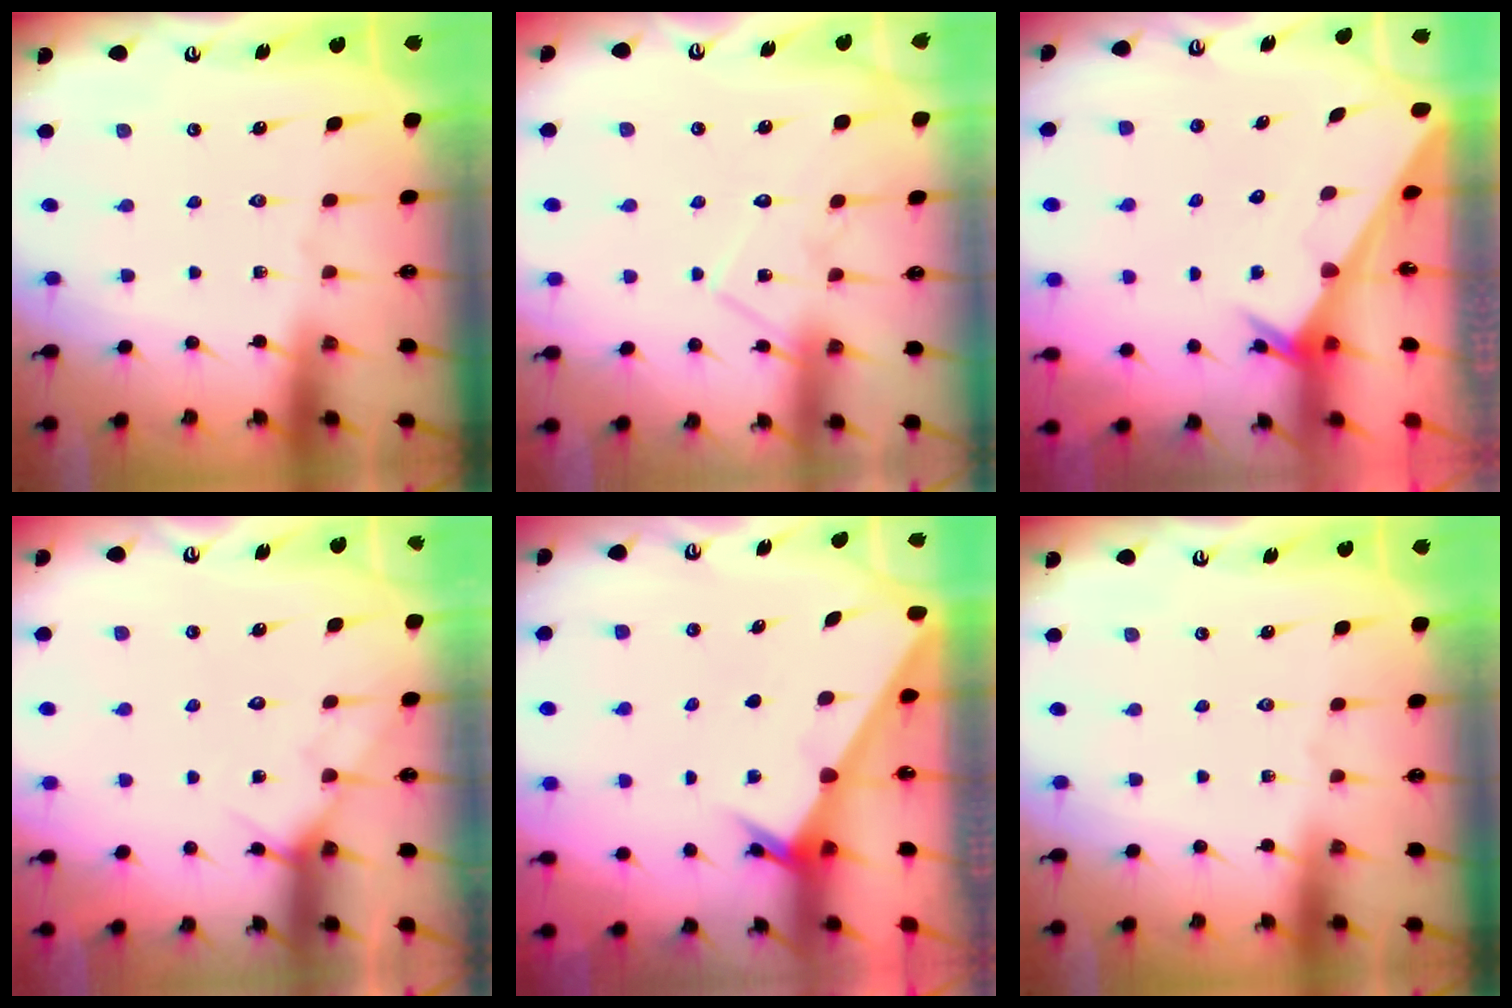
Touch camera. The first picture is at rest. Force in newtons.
{"total": 10.8, "press": 10.8, "slide": 0.6}
{"total": 3.4, "press": 3.4, "slide": 0.4}
{"total": 6.4, "press": 6.4, "slide": 0.6}
{"total": 2.5, "press": 2.5, "slide": 0.2}
{"total": 0.0}